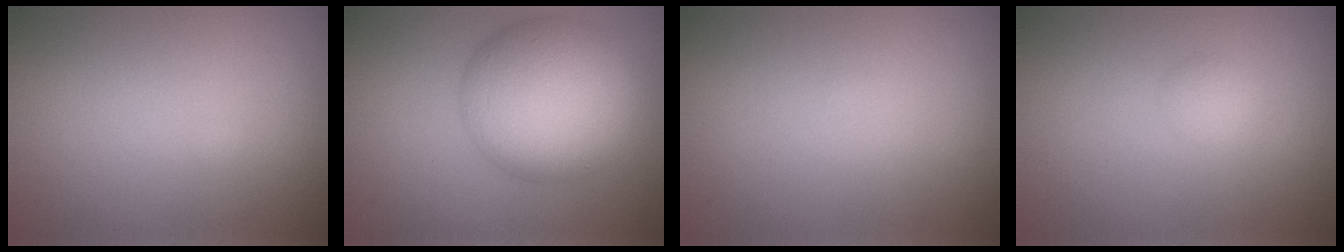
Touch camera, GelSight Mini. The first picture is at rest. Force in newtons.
{"total": 9.9, "press": 9.8, "slide": 0.5}
{"total": 0.0}
{"total": 1.0, "press": 1.0, "slide": 0.0}